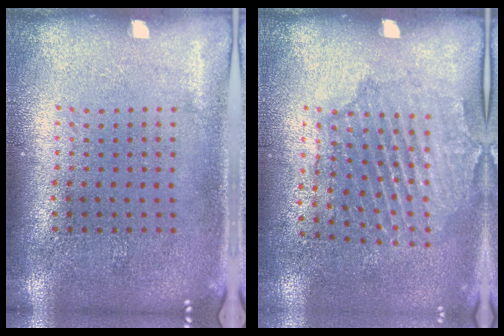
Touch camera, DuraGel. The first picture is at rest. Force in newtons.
{"total": 1.5, "press": 1.5, "slide": 0.4}